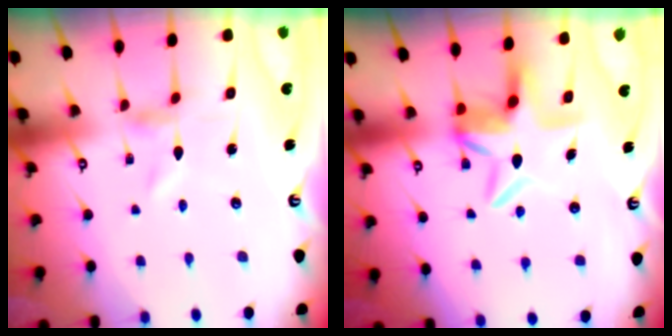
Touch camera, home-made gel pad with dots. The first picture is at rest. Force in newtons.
{"total": 6.5, "press": 6.2, "slide": 2.1}